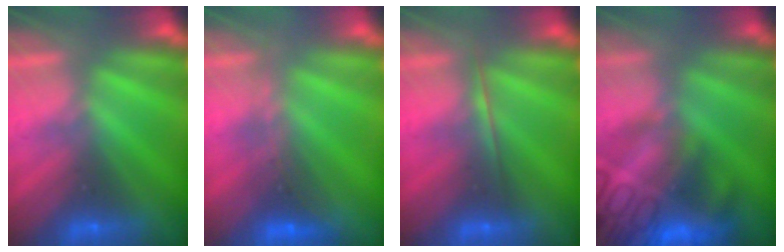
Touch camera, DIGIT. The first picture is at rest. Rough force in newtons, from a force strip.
{"total": 1.8}
{"total": 1.7}
{"total": 7.7}